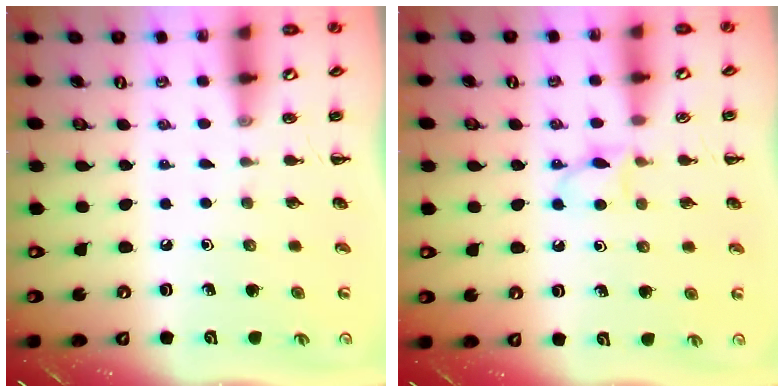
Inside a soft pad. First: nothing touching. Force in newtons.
{"total": 4.4, "press": 4.2, "slide": 1.4}